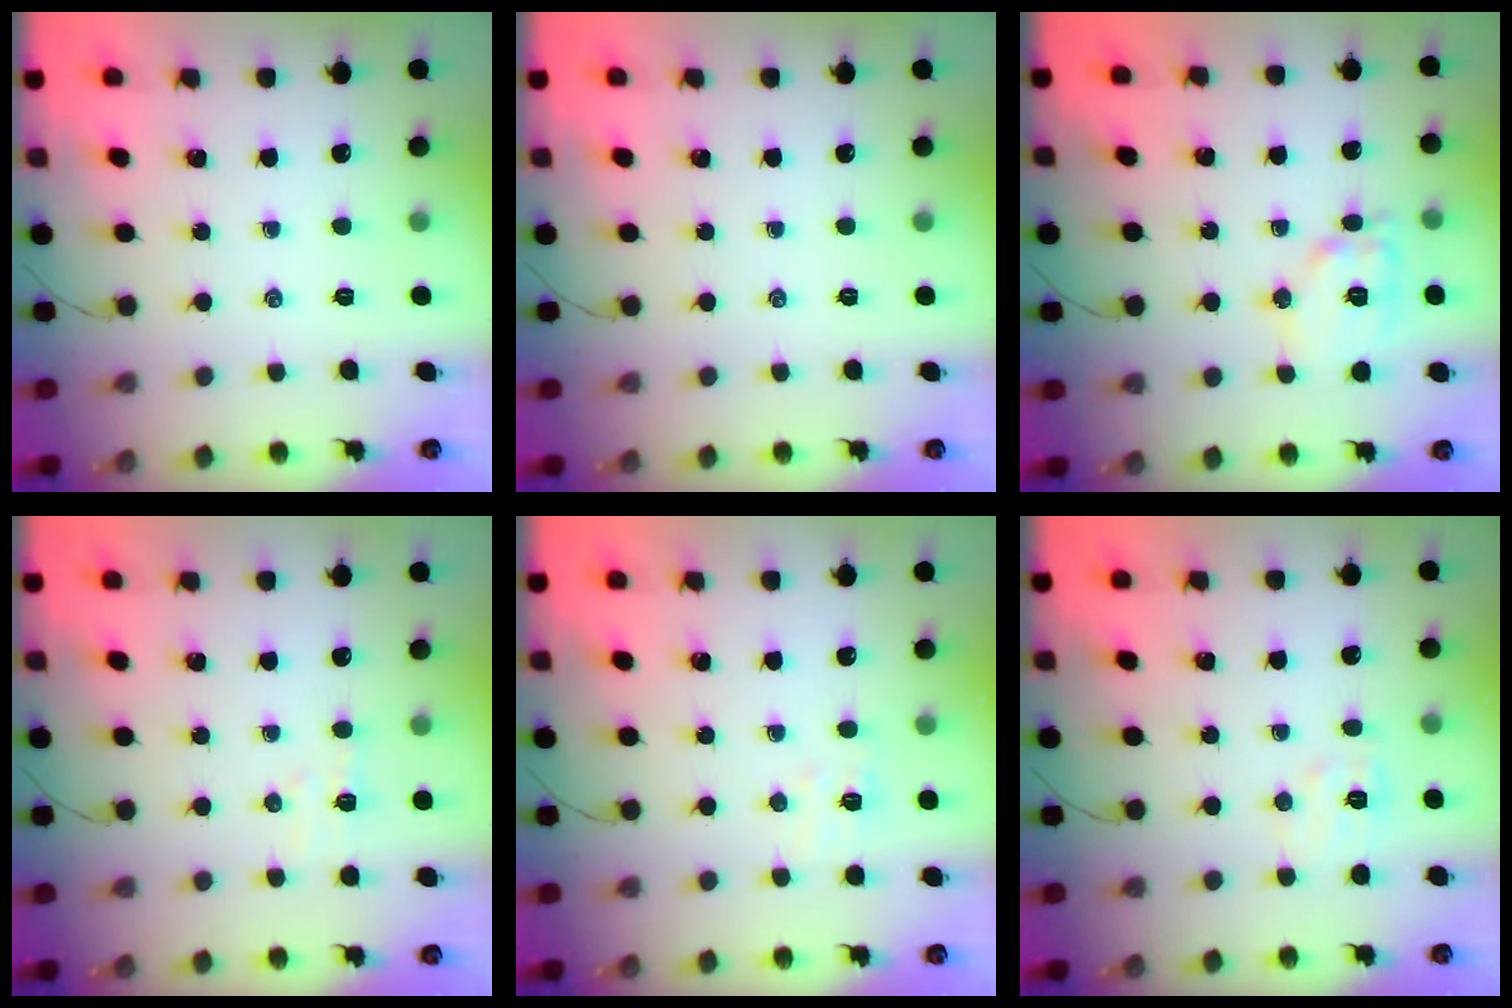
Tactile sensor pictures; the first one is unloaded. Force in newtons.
{"total": 0.0}
{"total": 11.7, "press": 11.7, "slide": 0.6}
{"total": 4.7, "press": 4.6, "slide": 1.2}
{"total": 5.8, "press": 5.7, "slide": 0.9}
{"total": 6.5, "press": 6.4, "slide": 1.2}